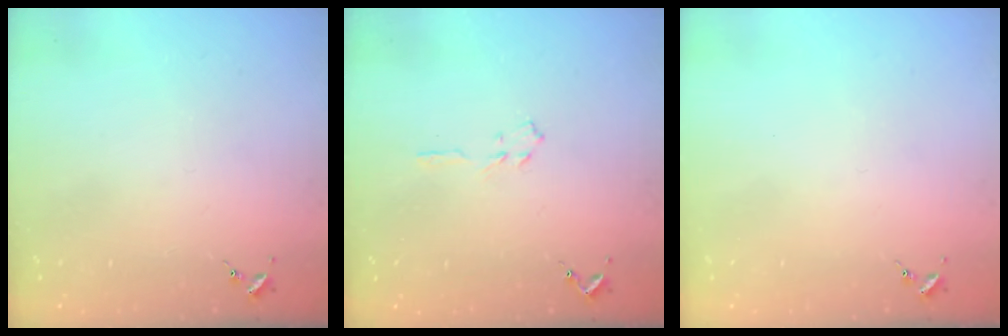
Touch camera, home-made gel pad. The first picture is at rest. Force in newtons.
{"total": 3.2, "press": 3.1, "slide": 0.4}
{"total": 0.0}